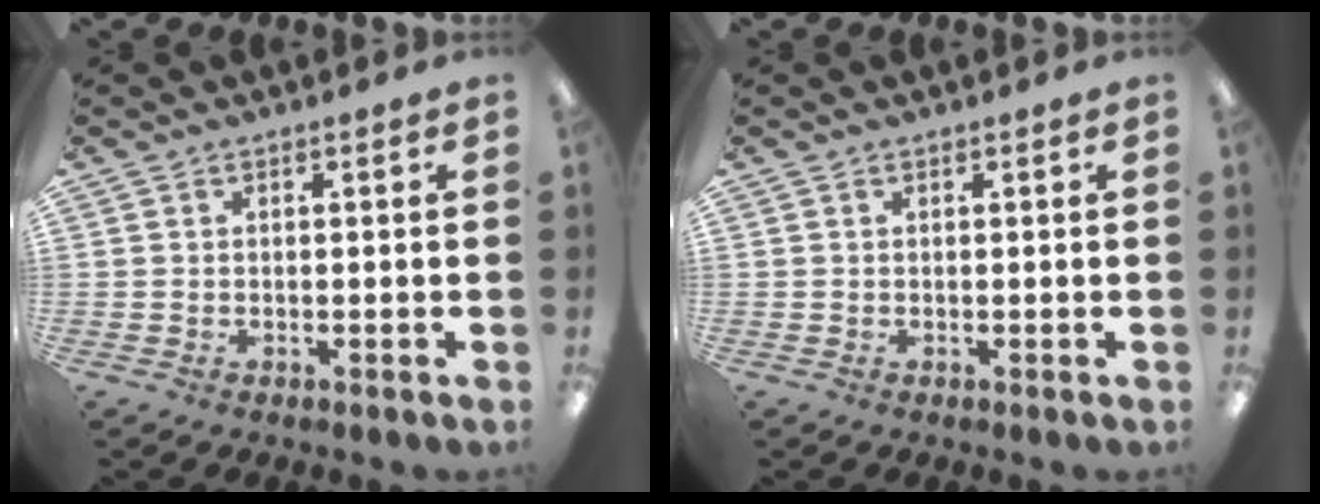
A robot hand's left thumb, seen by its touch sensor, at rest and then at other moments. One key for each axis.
{"total": 0.0}